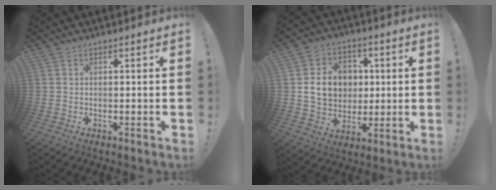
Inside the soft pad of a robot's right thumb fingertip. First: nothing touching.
{"total": 13.9, "force": [1.8, 11.9, 6.9], "torque": [-0.098, -0.001, 0.044]}